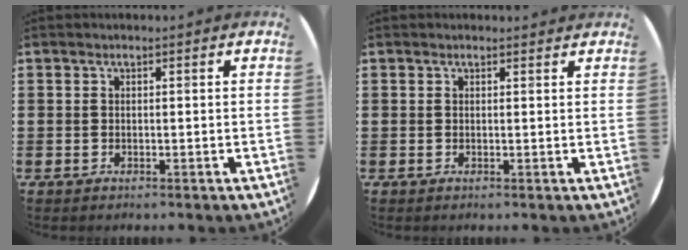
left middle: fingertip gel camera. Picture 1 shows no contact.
{"total": 0.0}